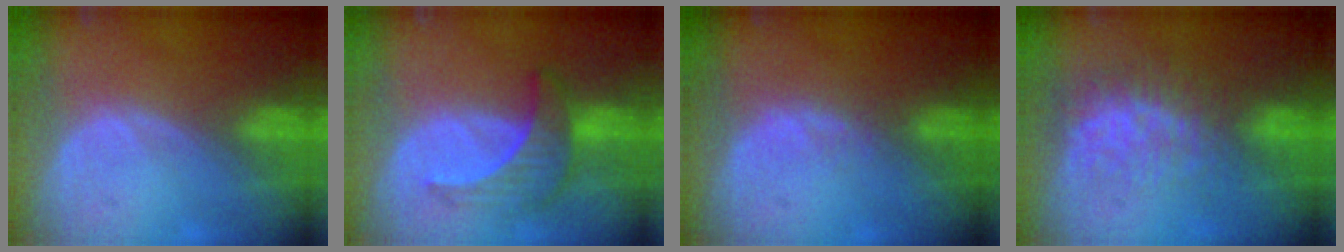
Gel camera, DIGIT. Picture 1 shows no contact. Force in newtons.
{"total": 6.8, "press": 6.4, "slide": 2.2}
{"total": 1.0, "press": 1.0, "slide": 0.2}
{"total": 8.8, "press": 7.4, "slide": 4.7}